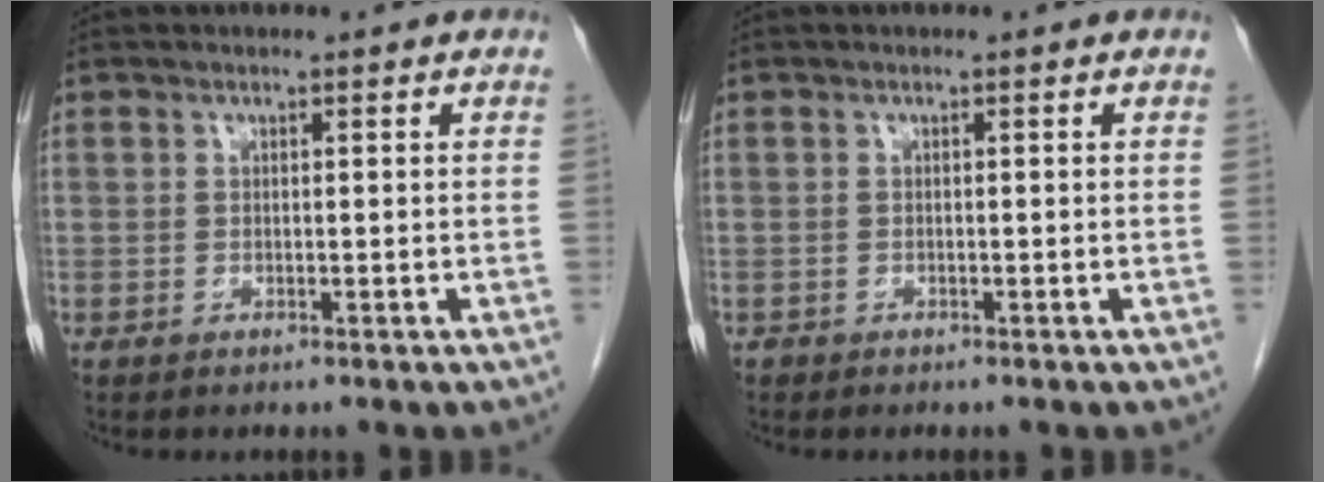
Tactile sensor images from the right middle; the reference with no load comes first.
{"total": 0.0}